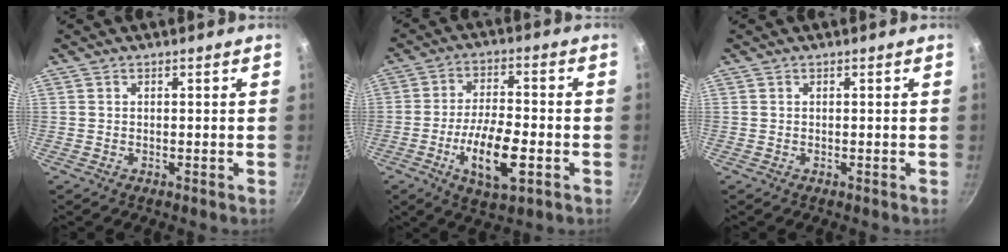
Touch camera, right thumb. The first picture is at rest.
{"total": 12.0, "force": [-4.0, 4.5, 10.4], "torque": [-0.178, 0.017, -0.070]}
{"total": 0.0}